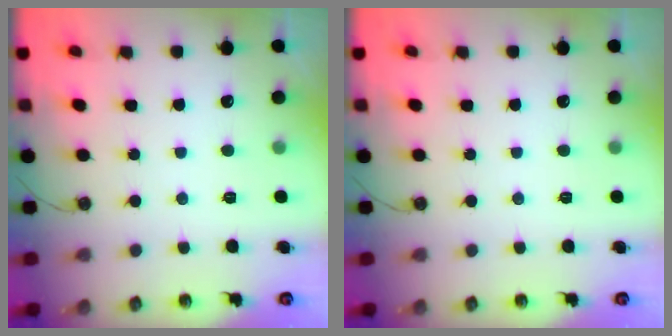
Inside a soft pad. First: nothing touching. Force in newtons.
{"total": 0.0}